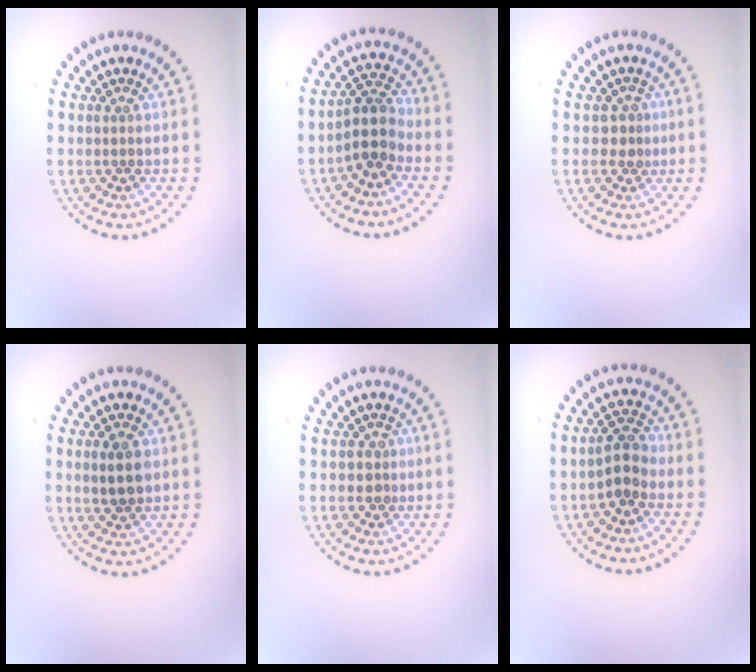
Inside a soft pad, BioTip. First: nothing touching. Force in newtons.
{"total": 3.3, "press": 2.7, "slide": 1.8}
{"total": 1.8, "press": 1.4, "slide": 1.2}
{"total": 2.8, "press": 2.8, "slide": 0.4}
{"total": 1.7, "press": 1.3, "slide": 1.1}
{"total": 2.8, "press": 2.7, "slide": 0.8}